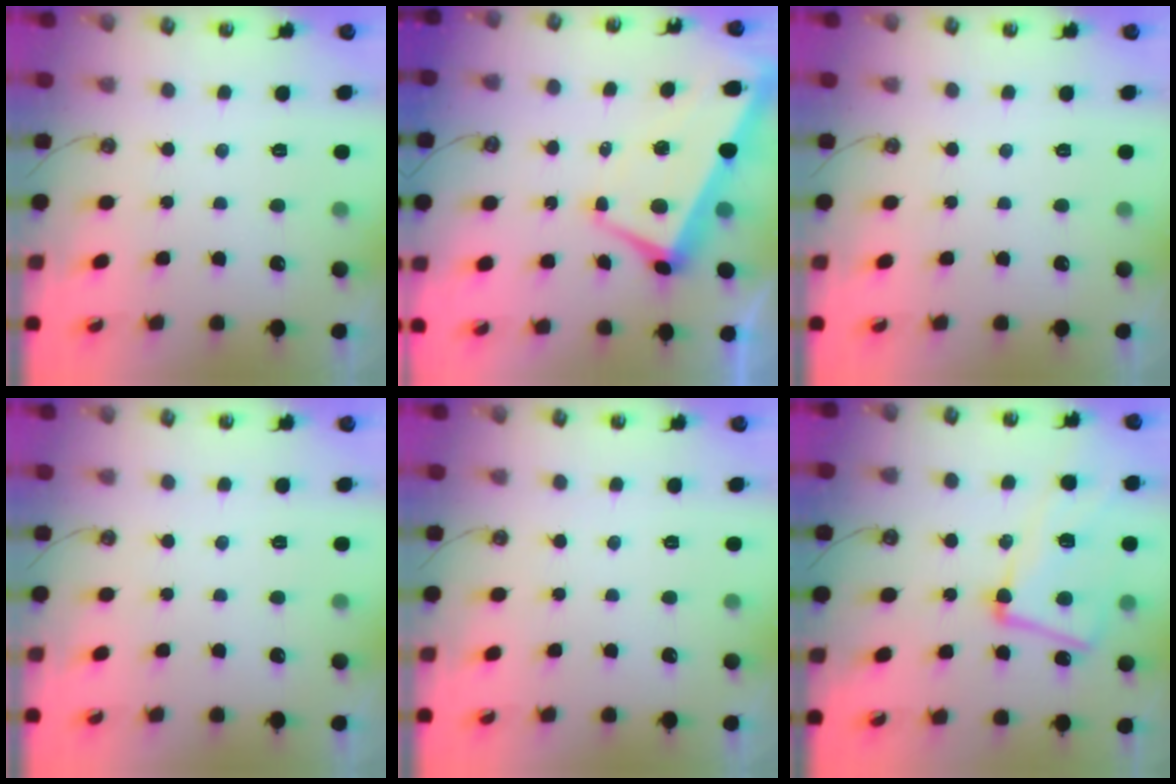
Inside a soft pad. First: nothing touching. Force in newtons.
{"total": 1.7, "press": 1.0, "slide": 1.3}
{"total": 0.0}
{"total": 0.0}
{"total": 0.0}
{"total": 9.0, "press": 8.8, "slide": 1.7}